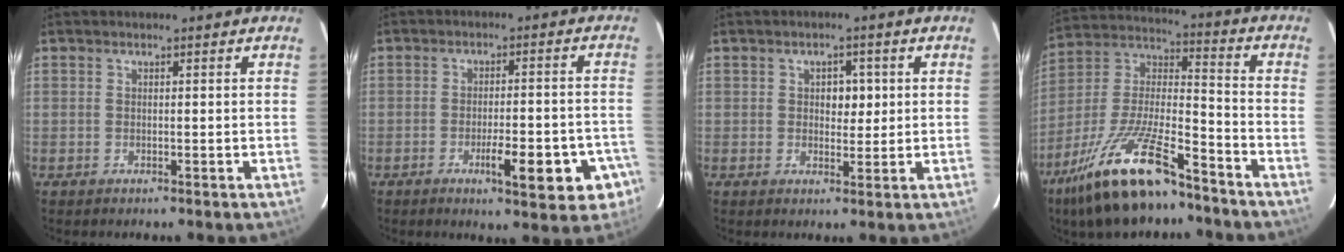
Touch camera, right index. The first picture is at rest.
{"total": 10.2, "force": [-4.9, 2.3, 8.6], "torque": [-0.098, 0.013, -0.057]}
{"total": 3.3, "force": [0.7, 2.1, 2.5], "torque": [-0.031, 0.006, 0.012]}
{"total": 19.0, "force": [-13.4, 3.9, 12.9], "torque": [-0.276, -0.022, -0.247]}